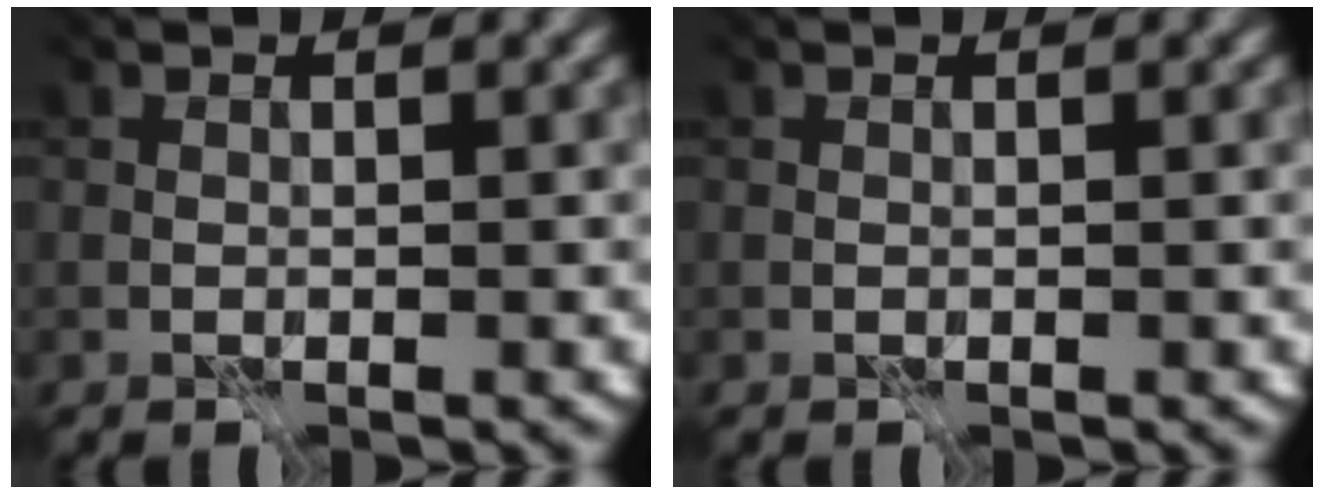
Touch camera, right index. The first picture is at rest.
{"total": 0.0}